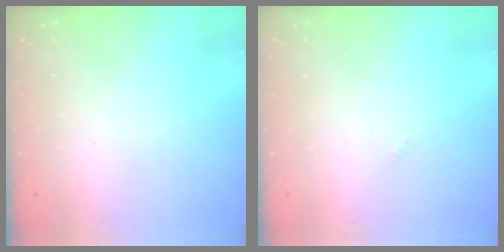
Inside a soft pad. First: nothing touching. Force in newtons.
{"total": 0.0}